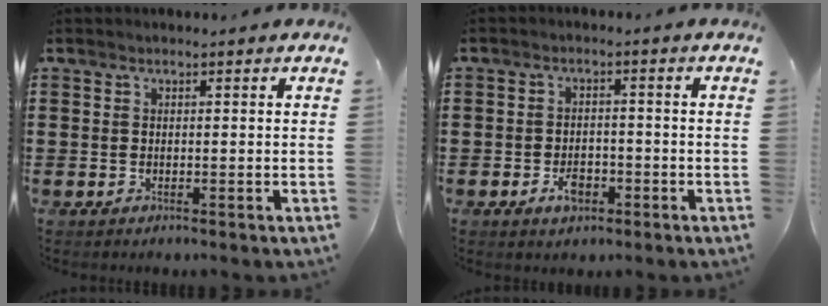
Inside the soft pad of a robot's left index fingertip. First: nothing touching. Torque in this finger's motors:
{"motor_torque": [0.27, 0.26, 0.06, 0.03]}